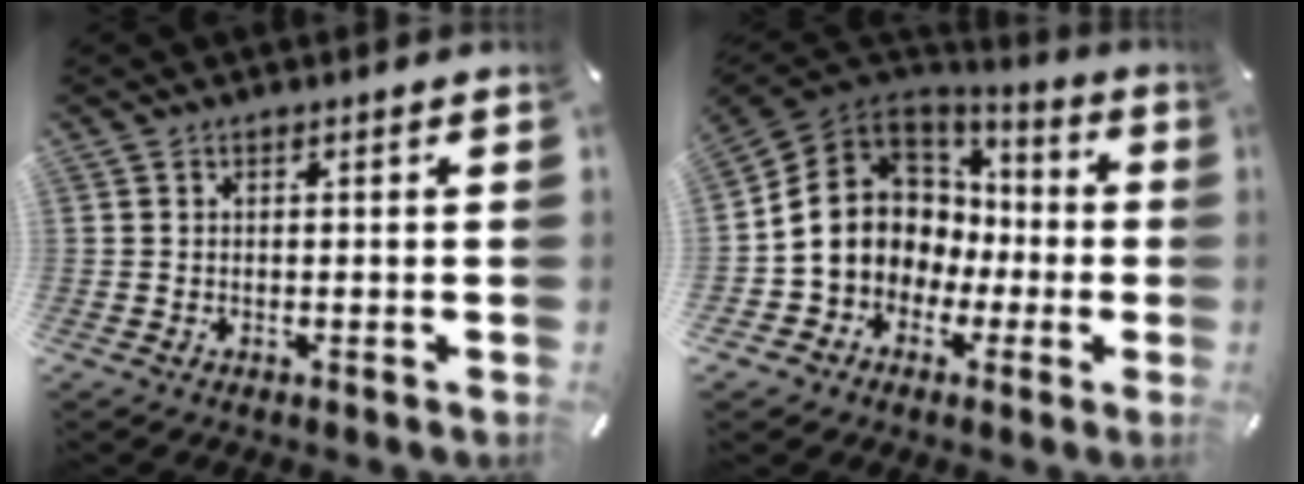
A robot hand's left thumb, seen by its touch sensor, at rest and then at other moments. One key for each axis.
{"total": 13.0, "fx": -1.4, "fy": 12.1, "fz": 4.4, "tx": -0.102, "ty": 0.001, "tz": -0.016}